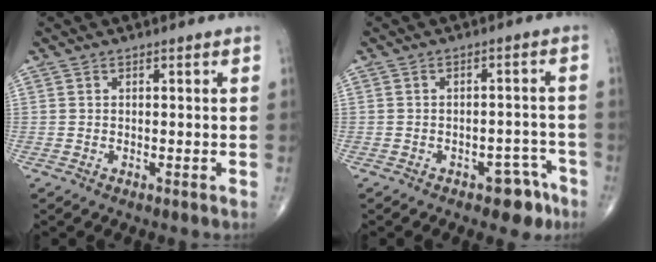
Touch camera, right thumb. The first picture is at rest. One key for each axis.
{"total": 5.7, "fx": -3.6, "fy": 3.0, "fz": 3.1, "tx": -0.014, "ty": 0.034, "tz": -0.042}